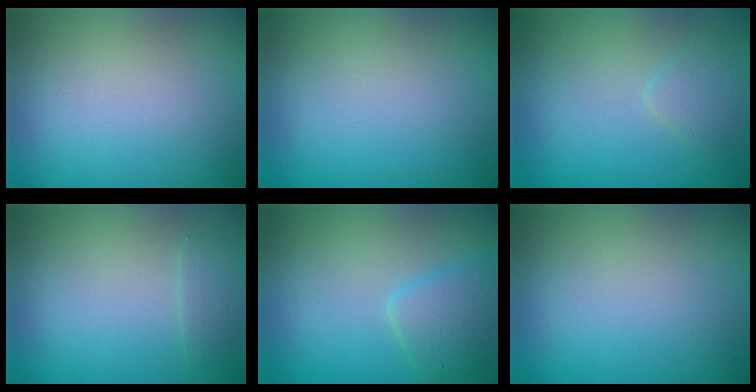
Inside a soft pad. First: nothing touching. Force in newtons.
{"total": 0.0}
{"total": 1.3, "press": 1.3, "slide": 0.1}
{"total": 1.1, "press": 1.1, "slide": 0.2}
{"total": 2.7, "press": 2.7, "slide": 0.1}
{"total": 0.0}